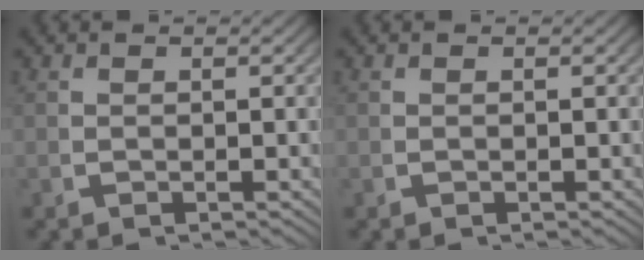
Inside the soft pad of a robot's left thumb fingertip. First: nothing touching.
{"total": 0.0}